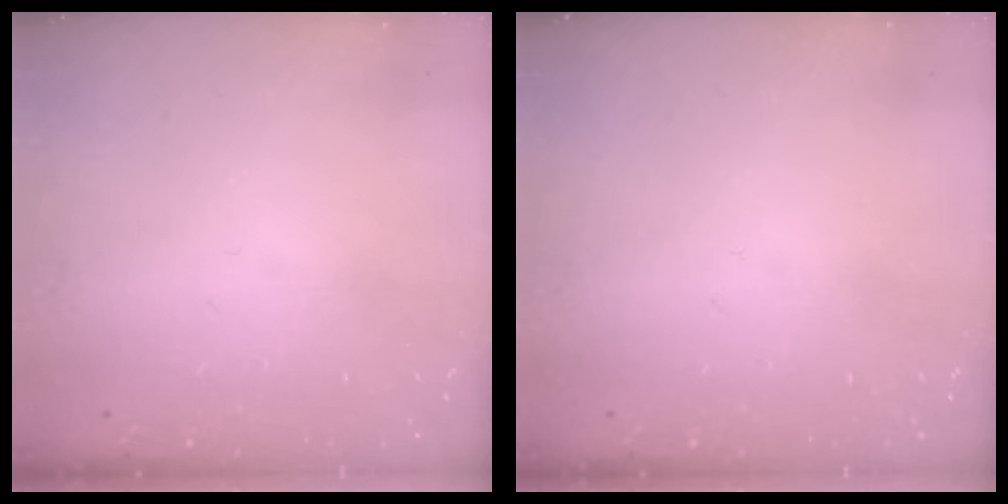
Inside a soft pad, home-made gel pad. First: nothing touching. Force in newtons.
{"total": 0.0}